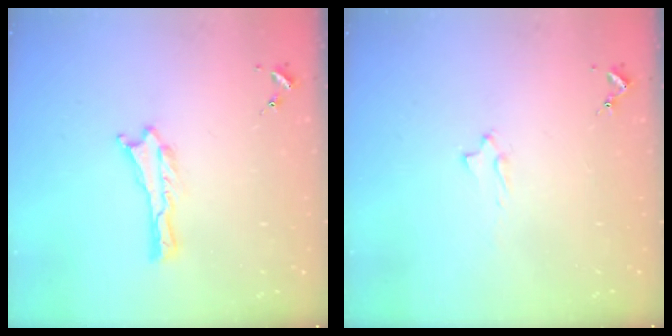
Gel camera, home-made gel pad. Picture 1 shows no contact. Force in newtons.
{"total": 2.0, "press": 2.0, "slide": 0.4}